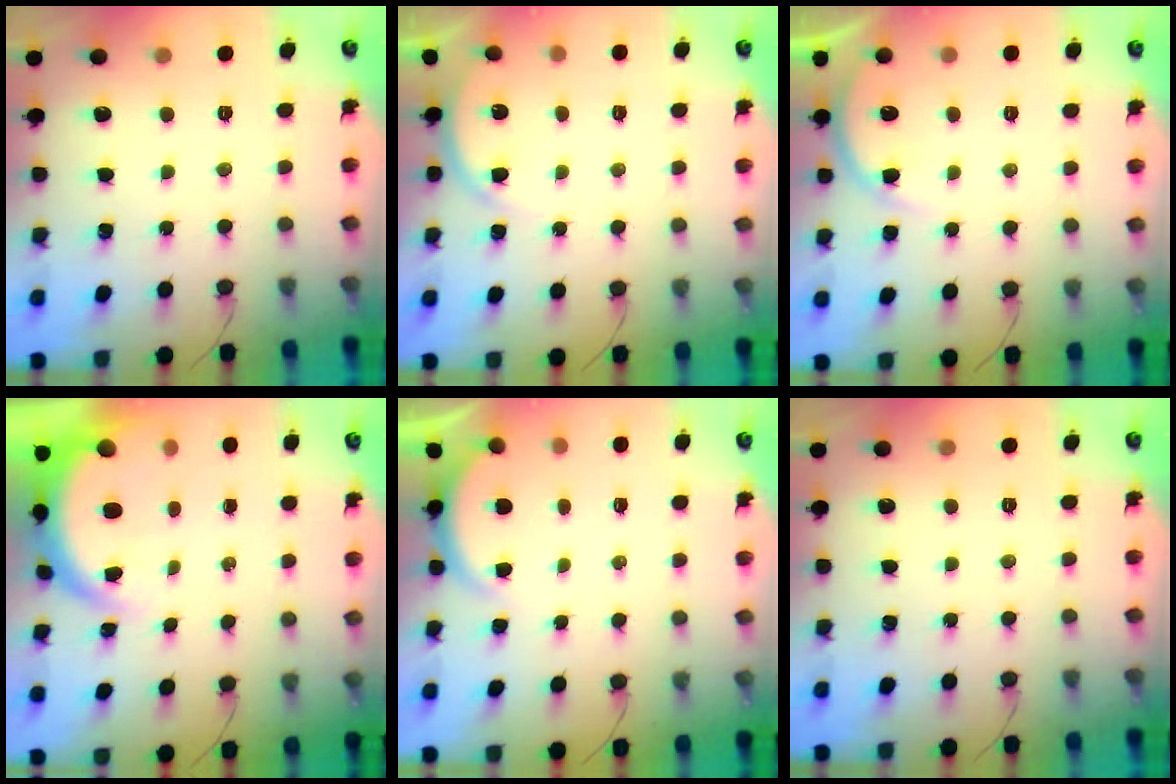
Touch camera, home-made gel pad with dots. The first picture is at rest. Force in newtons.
{"total": 3.3, "press": 3.3, "slide": 0.5}
{"total": 7.7, "press": 7.7, "slide": 0.4}
{"total": 5.6, "press": 5.6, "slide": 1.0}
{"total": 1.6, "press": 1.5, "slide": 0.6}
{"total": 0.0}